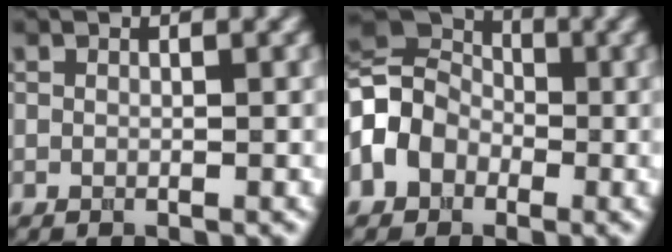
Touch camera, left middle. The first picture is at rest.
{"total": 6.6, "force": [-1.4, 5.2, 3.7], "torque": [-0.069, 0.012, -0.042]}